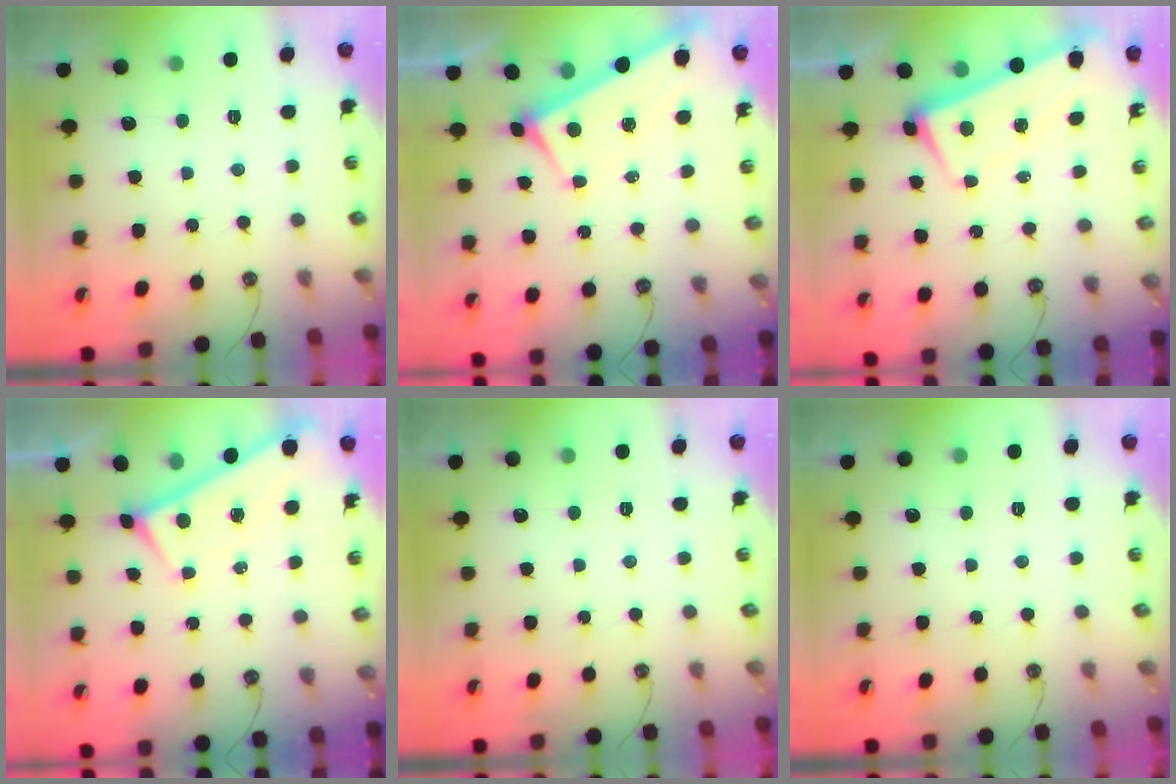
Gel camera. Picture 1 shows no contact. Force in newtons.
{"total": 3.7, "press": 3.7, "slide": 0.4}
{"total": 2.1, "press": 1.3, "slide": 1.7}
{"total": 0.0}
{"total": 0.0}
{"total": 0.0}